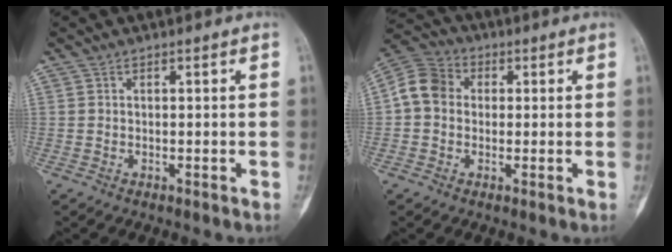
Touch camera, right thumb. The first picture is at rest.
{"total": 7.9, "force": [0.4, 6.6, 4.3], "torque": [-0.071, 0.024, -0.005]}